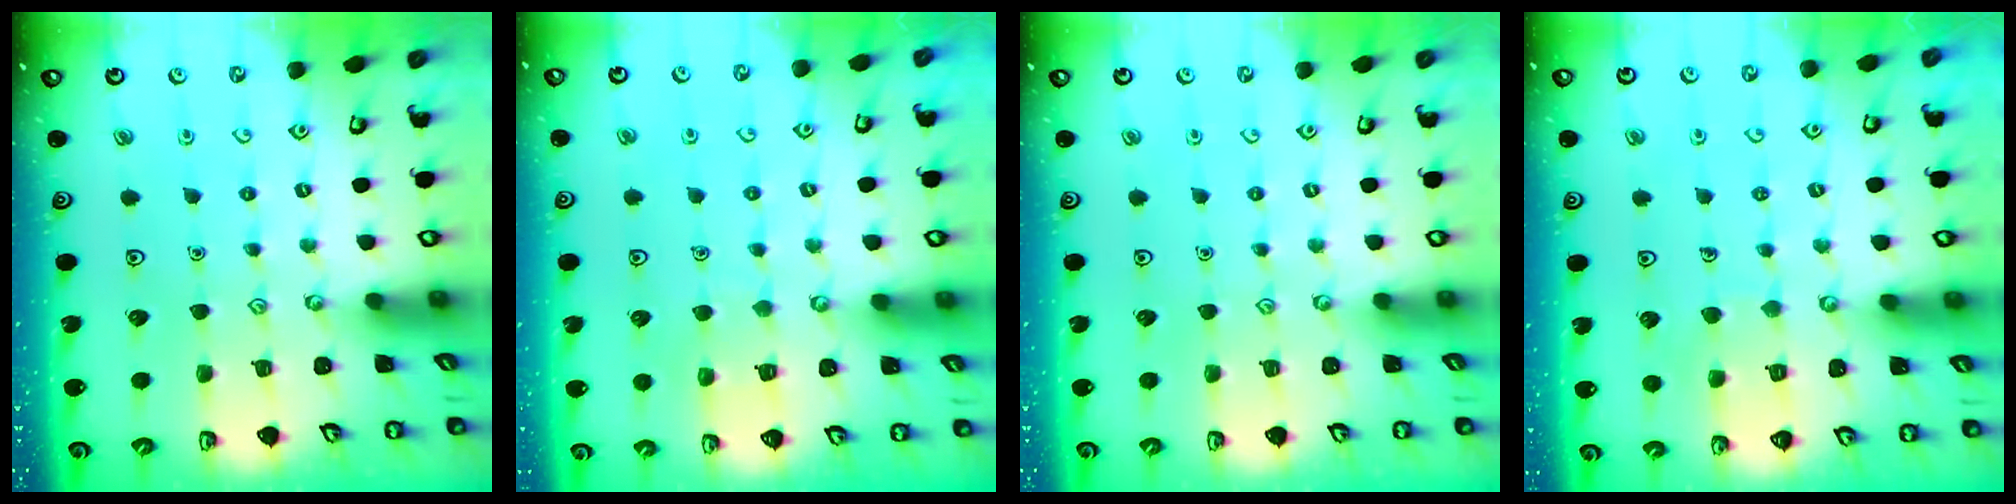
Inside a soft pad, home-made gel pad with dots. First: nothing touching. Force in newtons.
{"total": 4.6, "press": 4.6, "slide": 0.4}
{"total": 0.0}
{"total": 6.6, "press": 6.6, "slide": 0.4}